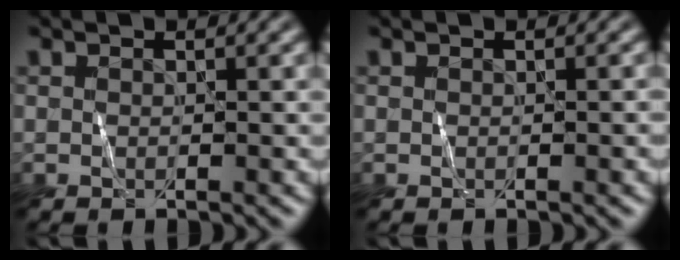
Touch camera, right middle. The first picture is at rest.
{"total": 0.8, "force": [-0.3, 0.2, 0.7], "torque": [-0.009, -0.001, -0.006]}